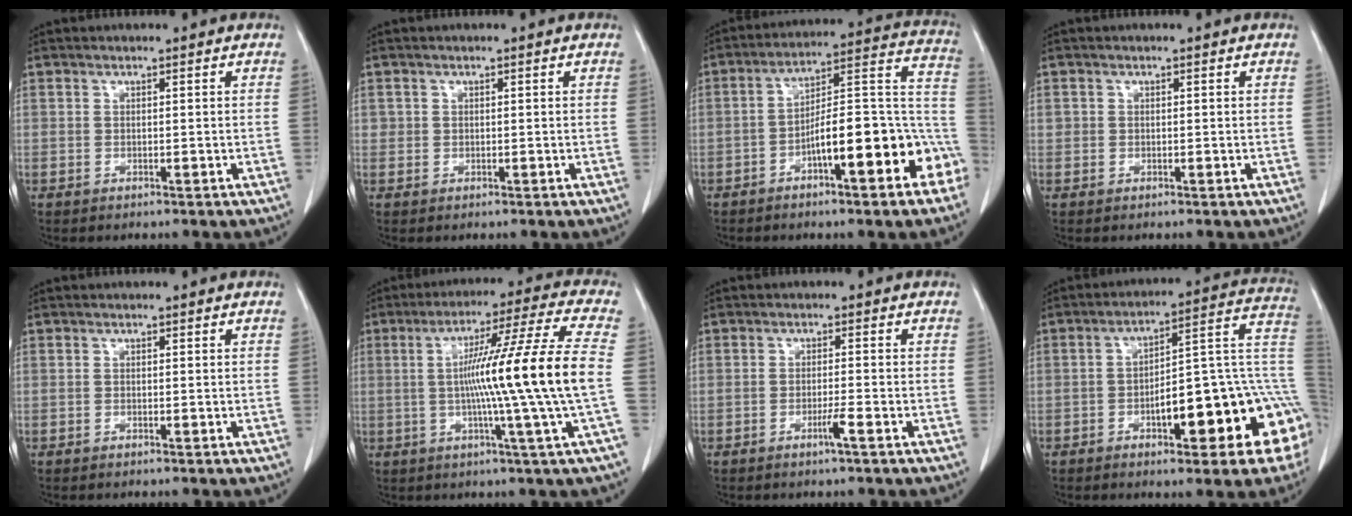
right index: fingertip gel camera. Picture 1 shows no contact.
{"total": 0.8, "force": [0.2, 0.8, 0.1], "torque": [0.011, 0.005, 0.001]}
{"total": 17.1, "force": [-7.2, 3.9, 15.0], "torque": [-0.182, 0.047, -0.098]}
{"total": 0.8, "force": [0.1, 0.8, 0.1], "torque": [0.007, 0.008, 0.001]}
{"total": 0.0}
{"total": 16.2, "force": [-0.8, -3.0, 15.9], "torque": [-0.255, -0.005, -0.021]}
{"total": 2.2, "force": [-1.2, -0.3, 1.8], "torque": [-0.032, -0.002, -0.024]}
{"total": 19.9, "force": [-4.7, 5.2, 18.6], "torque": [-0.169, 0.037, -0.055]}